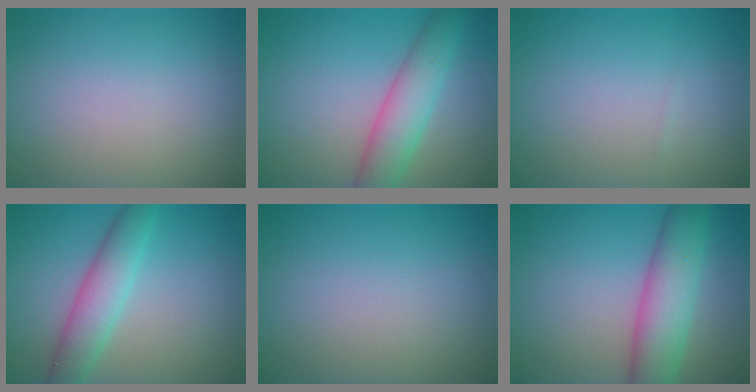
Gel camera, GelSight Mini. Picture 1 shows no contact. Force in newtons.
{"total": 4.8, "press": 4.8, "slide": 0.2}
{"total": 0.0}
{"total": 4.3, "press": 4.3, "slide": 0.1}
{"total": 0.0}
{"total": 6.6, "press": 6.6, "slide": 0.1}